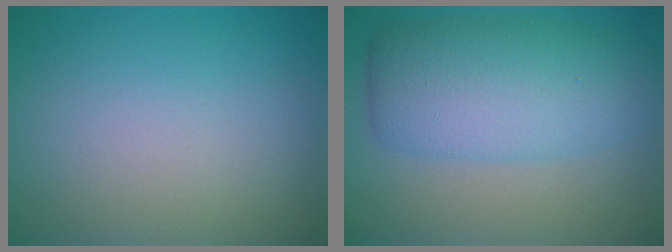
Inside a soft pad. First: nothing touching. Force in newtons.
{"total": 7.1, "press": 7.1, "slide": 0.2}